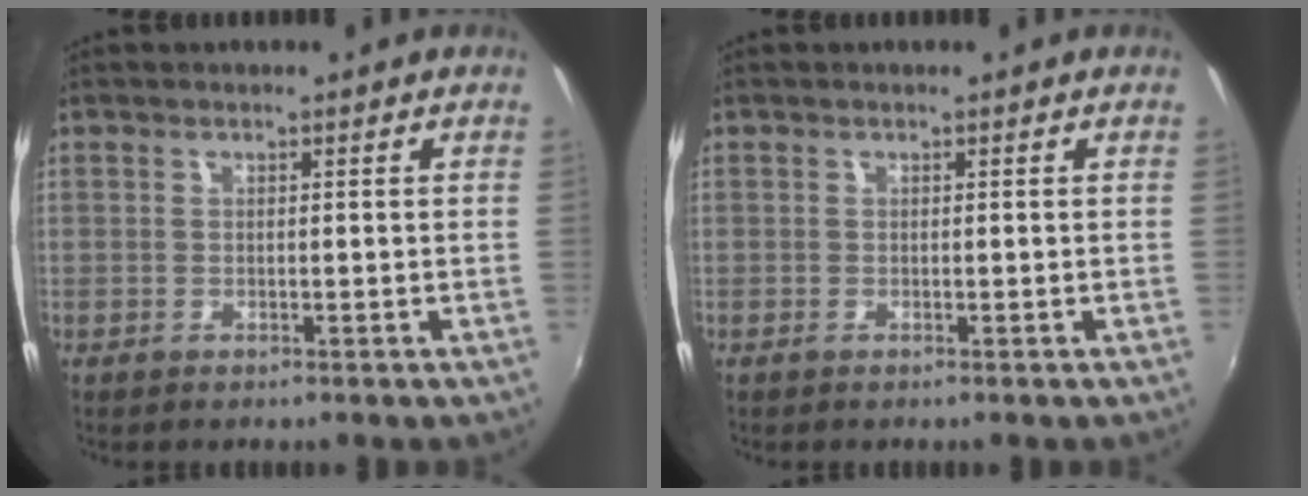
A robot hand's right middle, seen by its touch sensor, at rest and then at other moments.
{"total": 0.0}